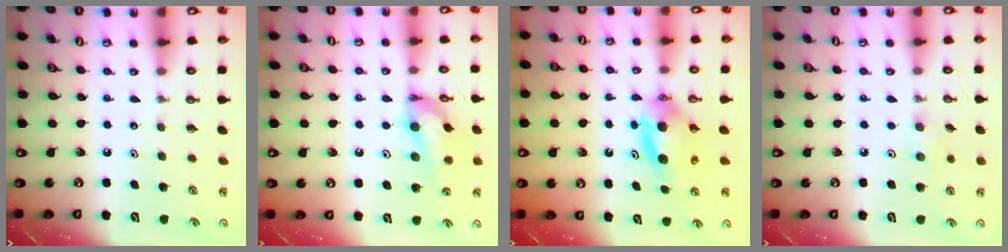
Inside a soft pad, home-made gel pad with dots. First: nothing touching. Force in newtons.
{"total": 14.7, "press": 13.7, "slide": 5.1}
{"total": 7.7, "press": 5.1, "slide": 5.8}
{"total": 6.0, "press": 5.7, "slide": 1.7}